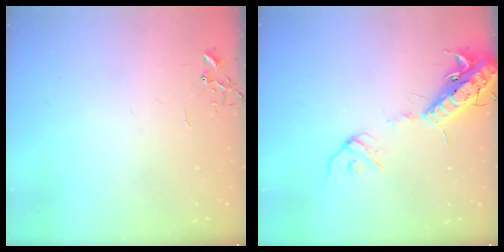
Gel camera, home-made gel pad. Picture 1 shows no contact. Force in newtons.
{"total": 16.3, "press": 16.0, "slide": 3.3}